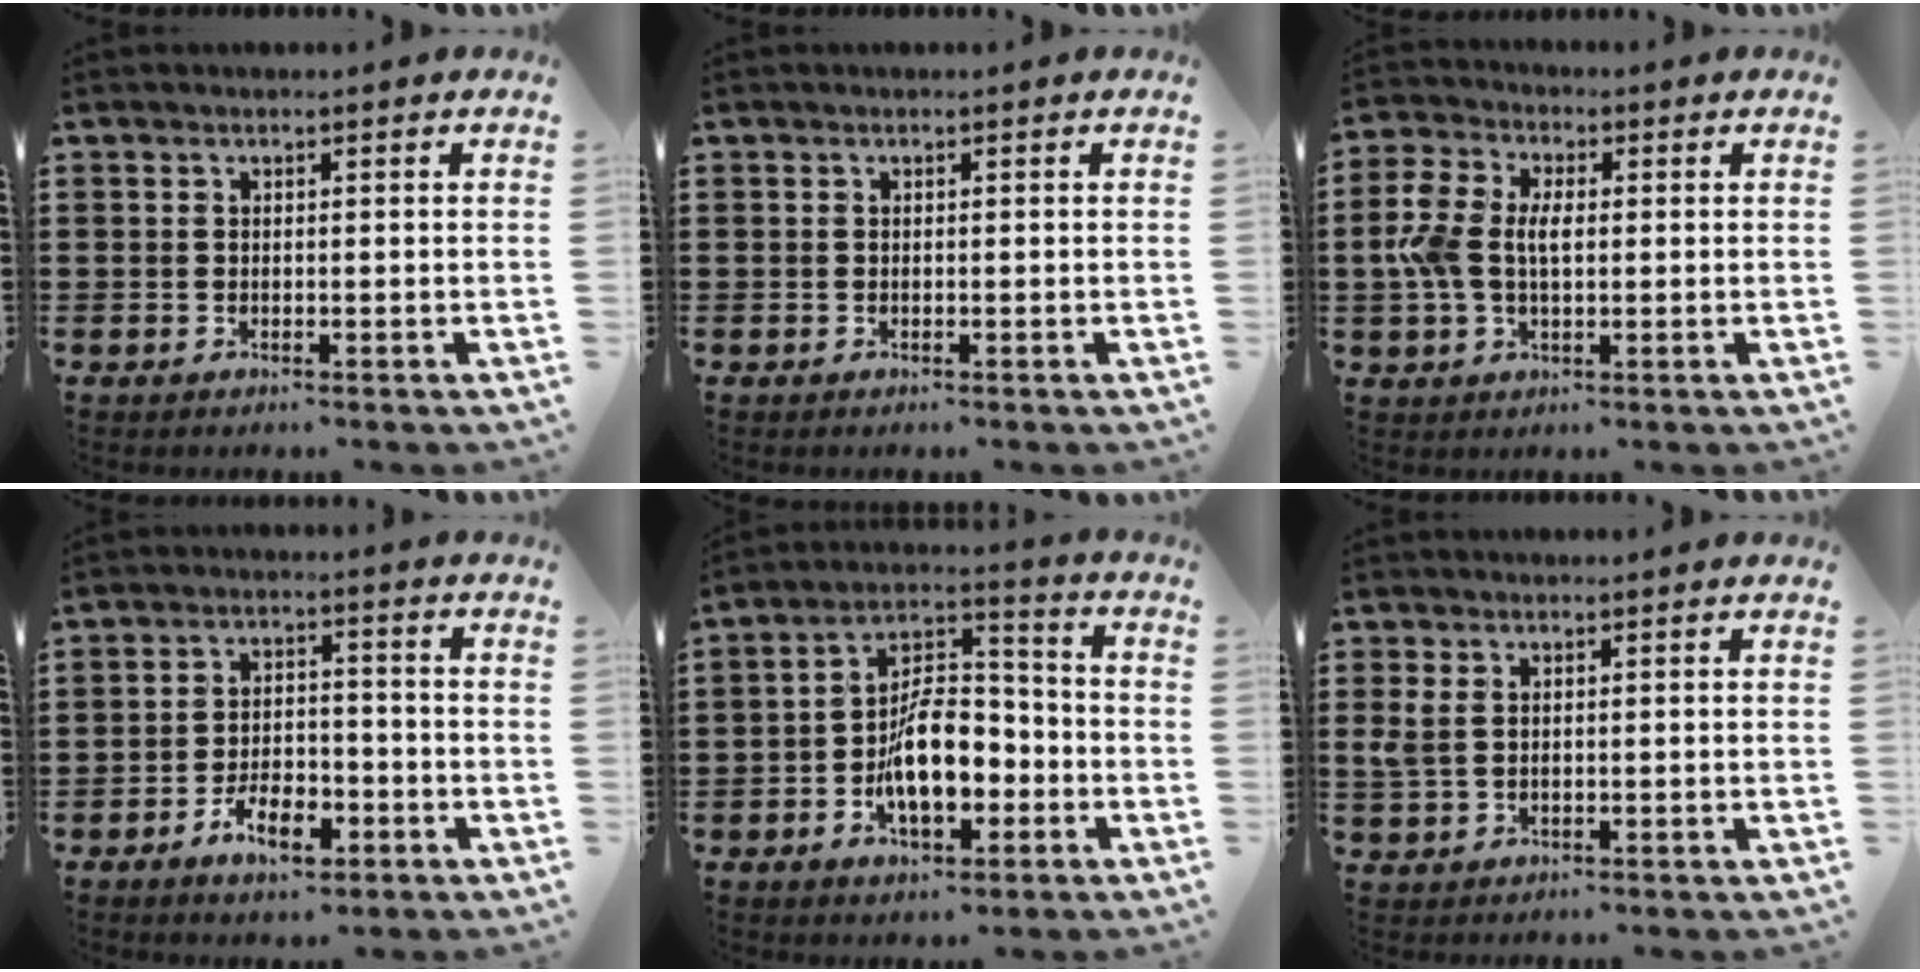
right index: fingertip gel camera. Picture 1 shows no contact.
{"total": 0.0}
{"total": 6.3, "force": [-0.2, 3.9, 5.0], "torque": [-0.127, 0.003, -0.013]}
{"total": 6.5, "force": [-3.8, 2.9, 4.4], "torque": [-0.083, 0.008, -0.070]}
{"total": 10.6, "force": [-3.5, 5.6, 8.3], "torque": [-0.148, 0.000, -0.063]}
{"total": 2.5, "force": [0.4, 1.5, 2.0], "torque": [-0.058, 0.001, 0.002]}